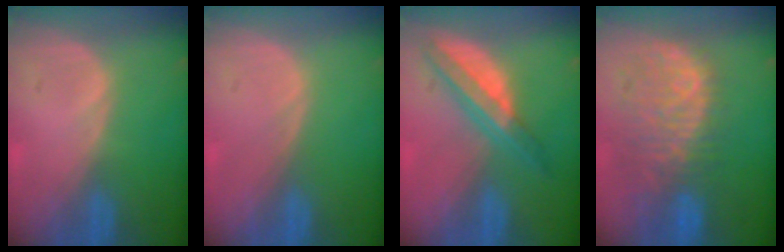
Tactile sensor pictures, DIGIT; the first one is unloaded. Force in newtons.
{"total": 0.0}
{"total": 6.7, "press": 5.8, "slide": 3.3}
{"total": 10.8, "press": 9.4, "slide": 5.3}